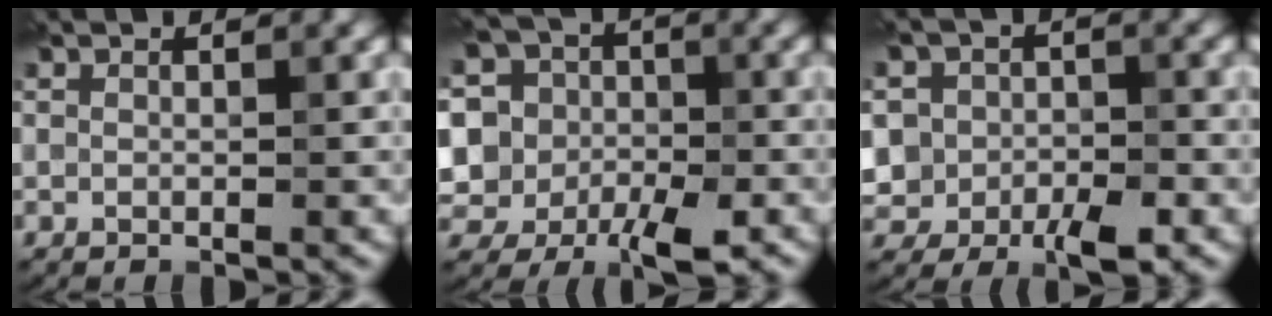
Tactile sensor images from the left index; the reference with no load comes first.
{"total": 11.7, "force": [-2.2, 10.4, 4.9], "torque": [-0.125, 0.018, -0.066]}
{"total": 6.5, "force": [-2.0, 5.5, 2.9], "torque": [-0.042, -0.001, -0.058]}